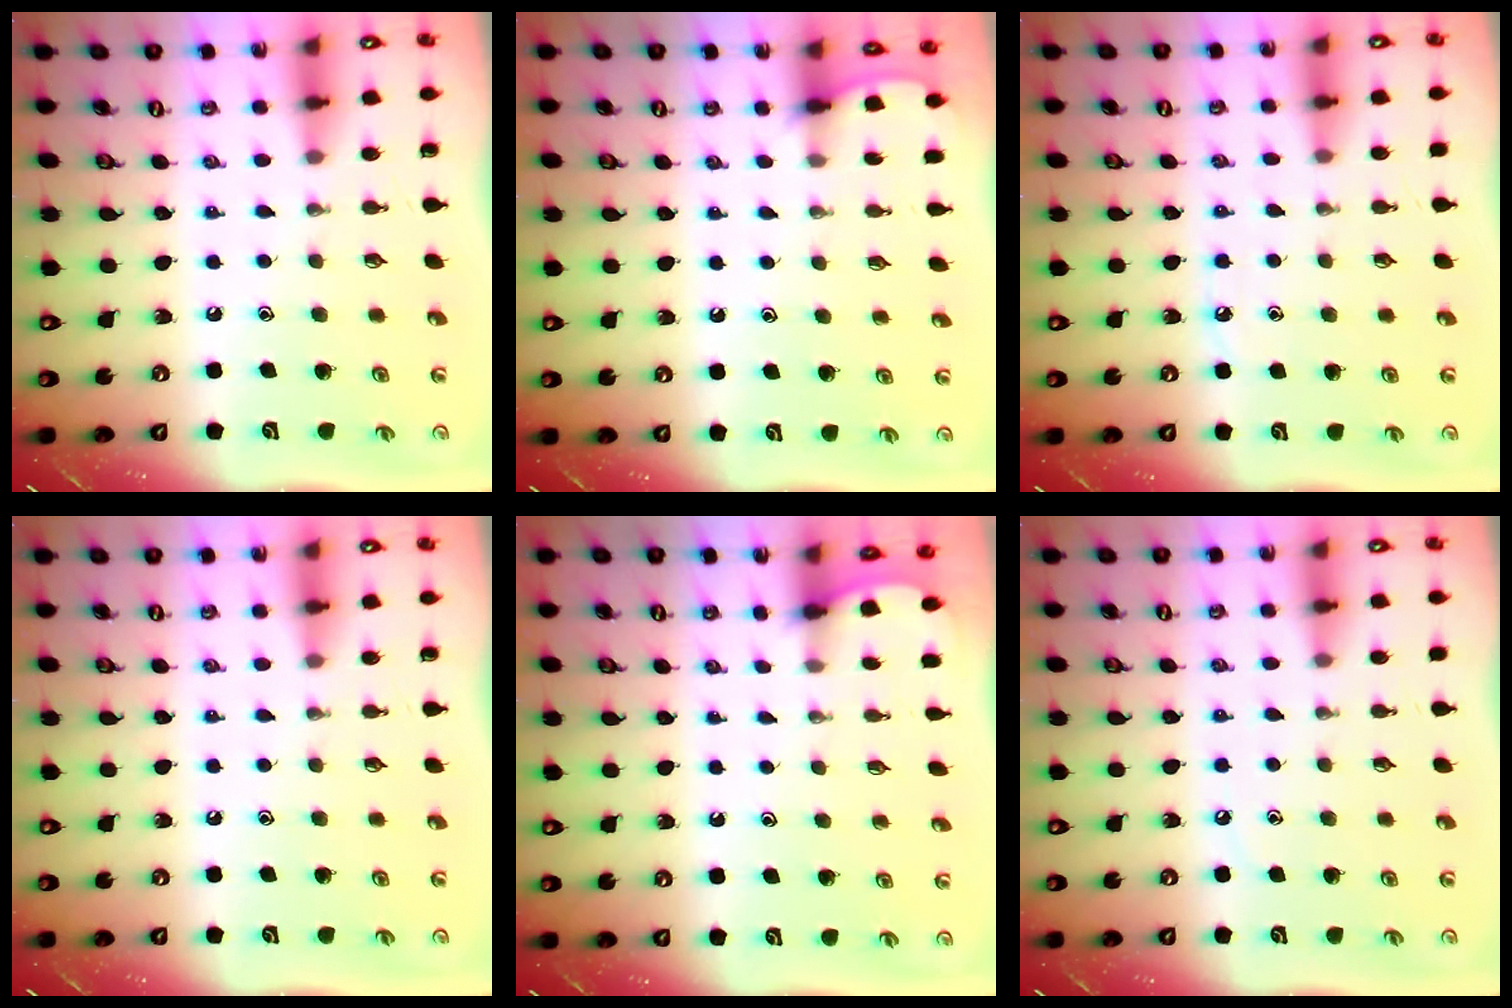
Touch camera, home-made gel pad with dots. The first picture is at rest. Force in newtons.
{"total": 2.1, "press": 2.1, "slide": 0.3}
{"total": 3.5, "press": 3.4, "slide": 0.5}
{"total": 0.0}
{"total": 1.9, "press": 1.9, "slide": 0.2}
{"total": 4.5, "press": 4.5, "slide": 0.8}